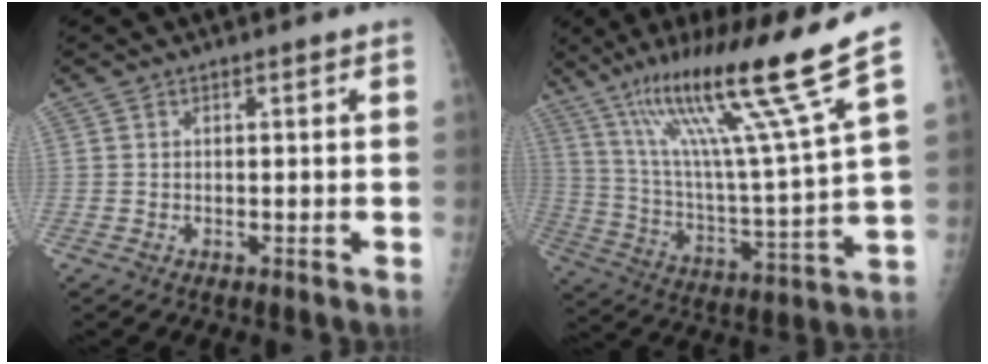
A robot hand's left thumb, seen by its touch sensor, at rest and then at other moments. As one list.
[{"total": 22.0, "force": [14.6, -0.6, 16.4], "torque": [-0.255, -0.077, 0.253]}]